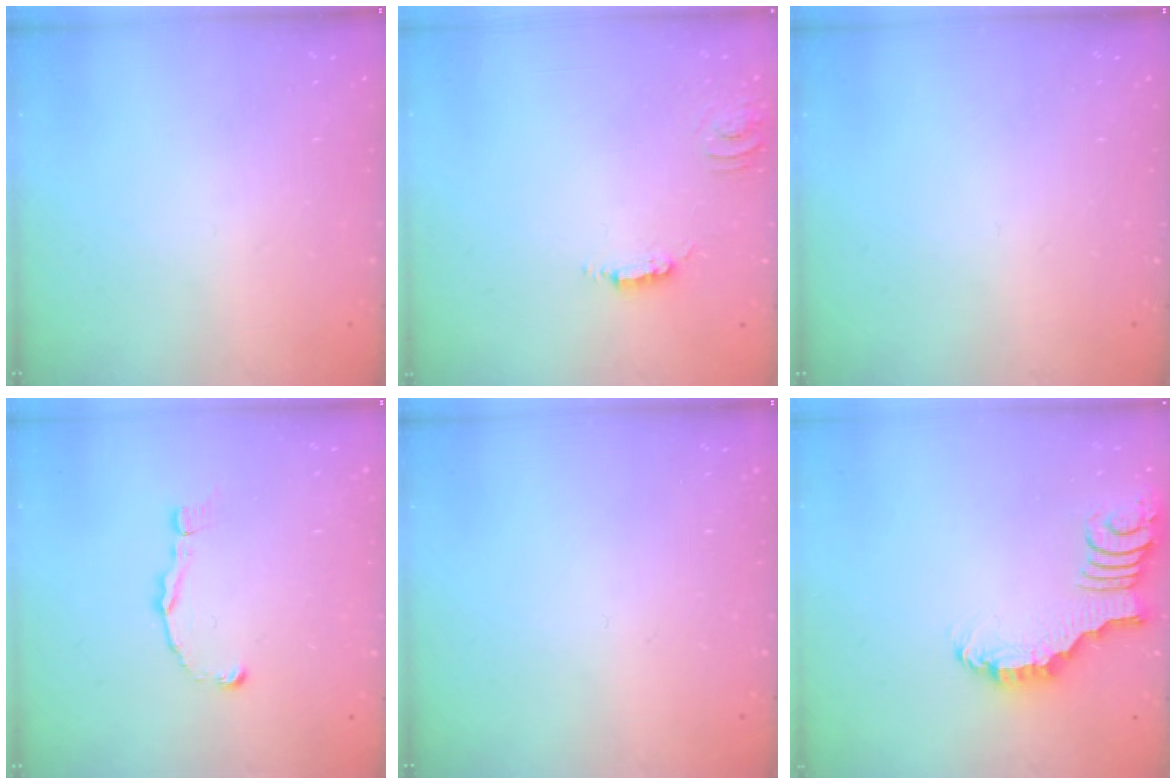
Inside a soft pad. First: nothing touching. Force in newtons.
{"total": 2.5, "press": 2.5, "slide": 0.1}
{"total": 0.0}
{"total": 2.4, "press": 2.3, "slide": 0.4}
{"total": 0.0}
{"total": 2.2, "press": 2.2, "slide": 0.4}